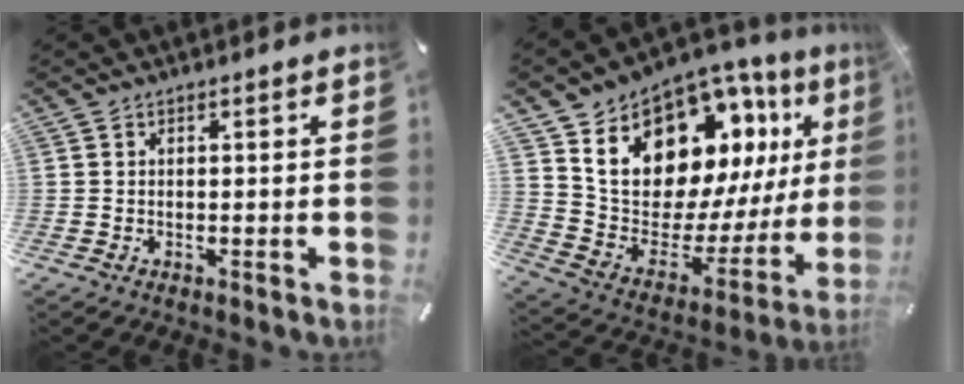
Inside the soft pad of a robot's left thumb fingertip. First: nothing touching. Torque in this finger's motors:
{"motor_torque": [2.92, 2.09, 1.76, -1.01, 0.67]}